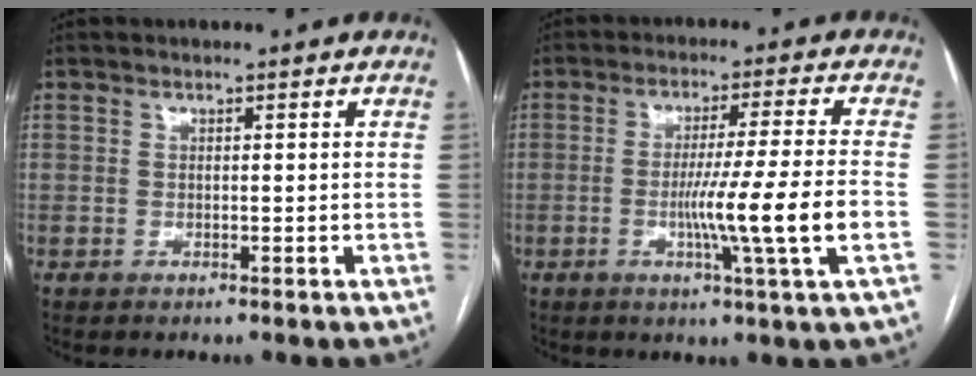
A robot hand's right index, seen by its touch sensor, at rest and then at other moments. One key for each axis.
{"total": 10.9, "fx": -2.5, "fy": -2.1, "fz": 10.4, "tx": -0.176, "ty": -0.021, "tz": -0.043}